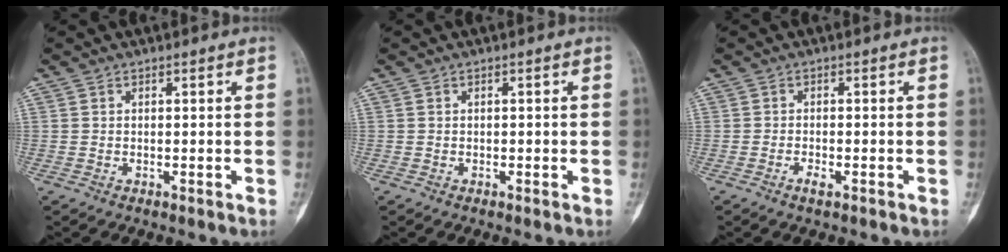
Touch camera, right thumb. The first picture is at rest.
{"total": 0.5, "force": [-0.1, 0.4, 0.4], "torque": [0.000, 0.002, -0.003]}
{"total": 1.8, "force": [-1.0, 0.6, 1.3], "torque": [-0.026, 0.001, -0.020]}